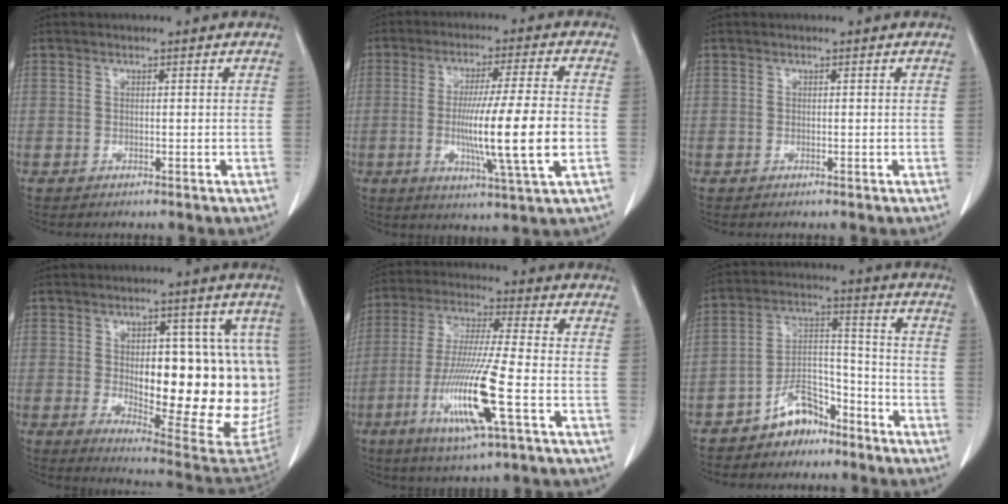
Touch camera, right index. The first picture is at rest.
{"total": 13.7, "force": [-2.1, -0.8, 13.5], "torque": [-0.233, -0.019, -0.040]}
{"total": 0.0}
{"total": 20.7, "force": [0.5, 7.2, 19.4], "torque": [-0.194, 0.006, 0.030]}
{"total": 14.4, "force": [-4.9, 0.2, 13.5], "torque": [-0.276, -0.024, -0.093]}
{"total": 8.2, "force": [-6.1, 4.1, 3.5], "torque": [-0.064, 0.024, -0.111]}